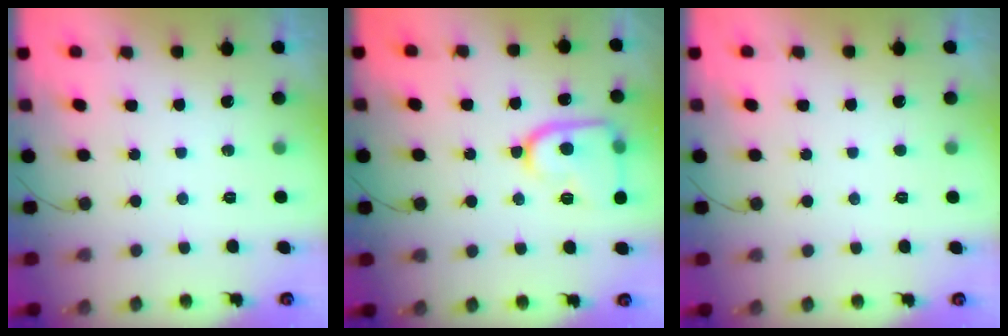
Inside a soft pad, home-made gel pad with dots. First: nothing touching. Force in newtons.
{"total": 14.4, "press": 14.3, "slide": 1.3}
{"total": 1.6, "press": 1.6, "slide": 0.2}